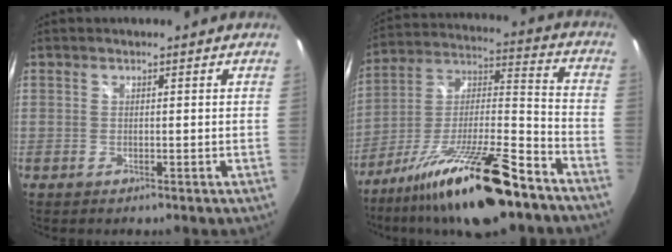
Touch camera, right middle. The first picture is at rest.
{"total": 22.6, "force": [-15.3, 4.7, 16.0], "torque": [-0.274, -0.016, -0.254]}